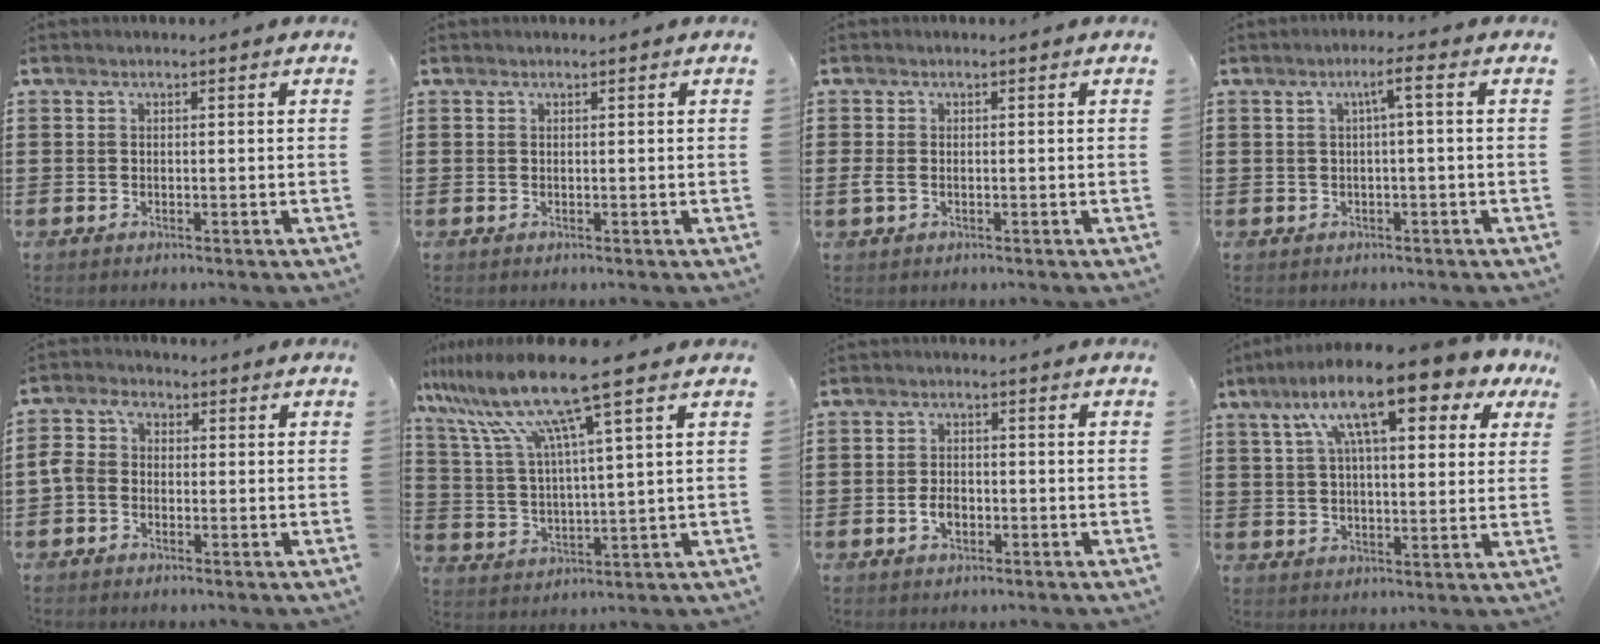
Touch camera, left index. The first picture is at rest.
{"total": 0.0}
{"total": 1.4, "force": [-0.3, 0.8, 1.2], "torque": [-0.032, -0.004, -0.007]}
{"total": 3.1, "force": [0.2, 0.1, 3.1], "torque": [-0.060, 0.006, -0.001]}
{"total": 3.5, "force": [-1.0, 2.8, 1.9], "torque": [-0.063, 0.006, -0.028]}
{"total": 13.0, "force": [8.6, 0.7, 9.8], "torque": [-0.229, -0.036, 0.138]}
{"total": 2.8, "force": [-1.0, 1.7, 2.0], "torque": [-0.046, 0.000, -0.021]}
{"total": 14.2, "force": [8.7, 3.6, 10.7], "torque": [-0.207, -0.018, 0.142]}